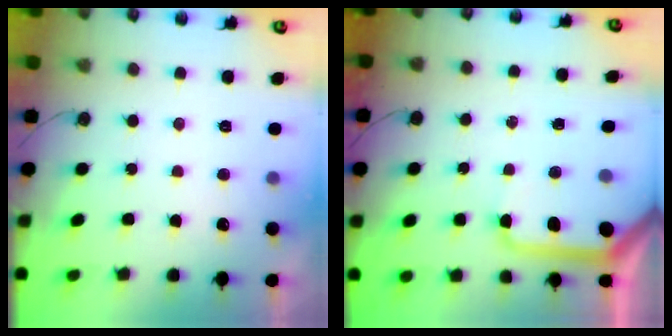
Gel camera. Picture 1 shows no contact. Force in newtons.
{"total": 10.6, "press": 10.6, "slide": 1.1}